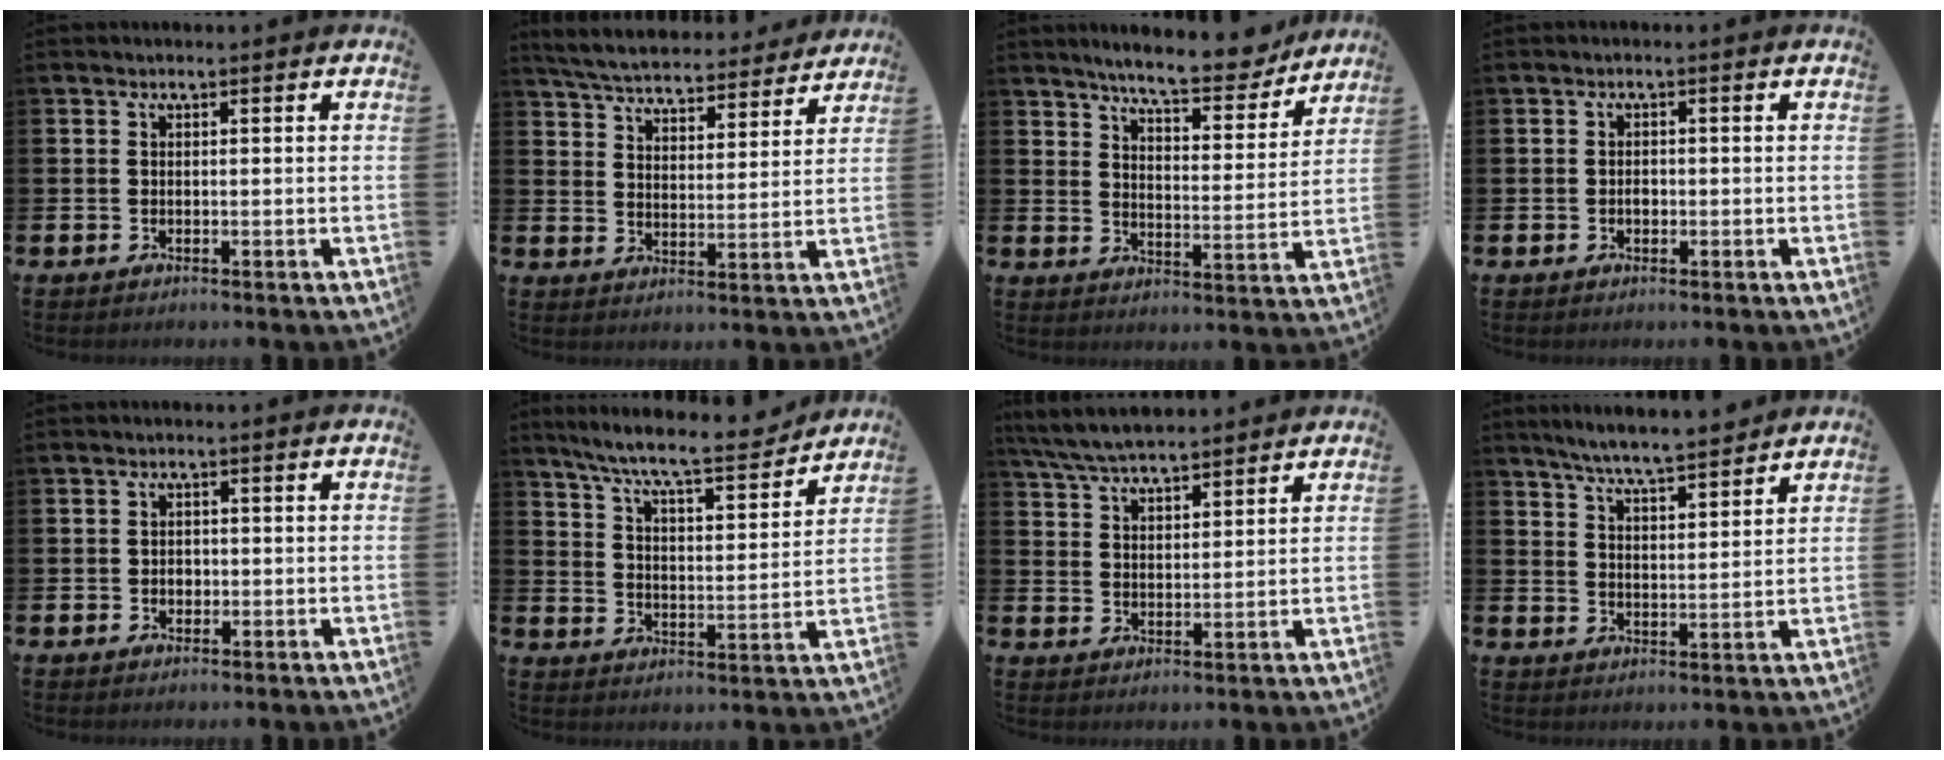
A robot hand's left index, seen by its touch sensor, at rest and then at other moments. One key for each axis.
{"total": 5.8, "fx": 5.7, "fy": 1.0, "fz": 1.0, "tx": -0.050, "ty": -0.038, "tz": 0.099}
{"total": 7.9, "fx": 7.5, "fy": 1.1, "fz": 2.5, "tx": -0.064, "ty": -0.045, "tz": 0.129}
{"total": 1.1, "fx": -0.3, "fy": 0.7, "fz": 0.7, "tx": -0.005, "ty": 0.000, "tz": -0.009}
{"total": 1.4, "fx": -0.3, "fy": 1.2, "fz": 0.7, "tx": -0.006, "ty": 0.004, "tz": -0.009}
{"total": 8.4, "fx": 7.7, "fy": 0.6, "fz": 3.3, "tx": -0.090, "ty": -0.054, "tz": 0.131}
{"total": 6.1, "fx": 5.9, "fy": 0.9, "fz": 1.5, "tx": -0.054, "ty": -0.021, "tz": 0.109}
{"total": 6.1, "fx": 5.9, "fy": -0.1, "fz": 1.4, "tx": -0.051, "ty": -0.031, "tz": 0.105}